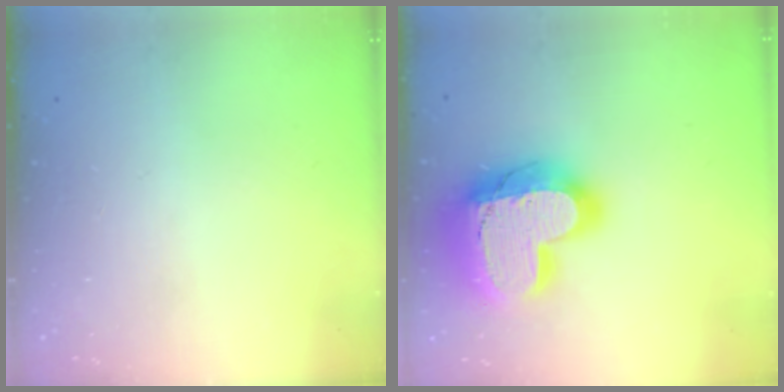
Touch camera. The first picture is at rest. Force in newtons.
{"total": 25.8, "press": 25.7, "slide": 1.9}